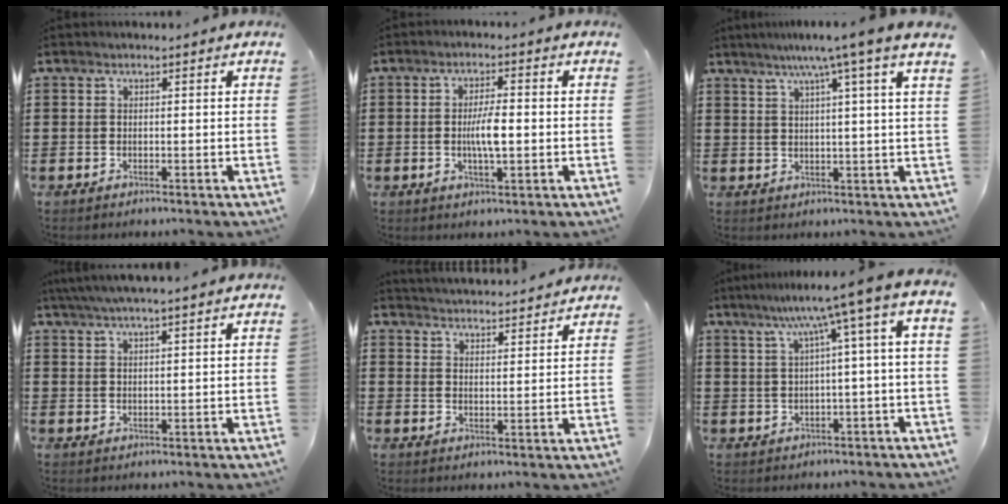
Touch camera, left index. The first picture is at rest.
{"total": 4.8, "force": [-0.4, 1.3, 4.6], "torque": [-0.090, 0.002, -0.013]}
{"total": 6.4, "force": [4.1, -1.2, 4.7], "torque": [-0.103, -0.009, 0.064]}
{"total": 3.6, "force": [3.0, -0.1, 1.9], "torque": [-0.044, -0.001, 0.055]}
{"total": 3.7, "force": [3.7, -0.3, -0.2], "torque": [-0.009, -0.021, 0.065]}
{"total": 7.2, "force": [2.4, -0.8, 6.7], "torque": [-0.128, -0.019, 0.029]}